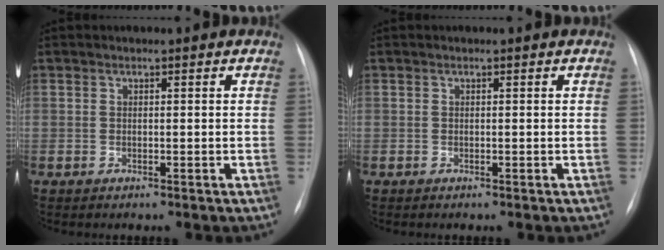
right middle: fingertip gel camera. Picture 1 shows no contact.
{"total": 0.0}